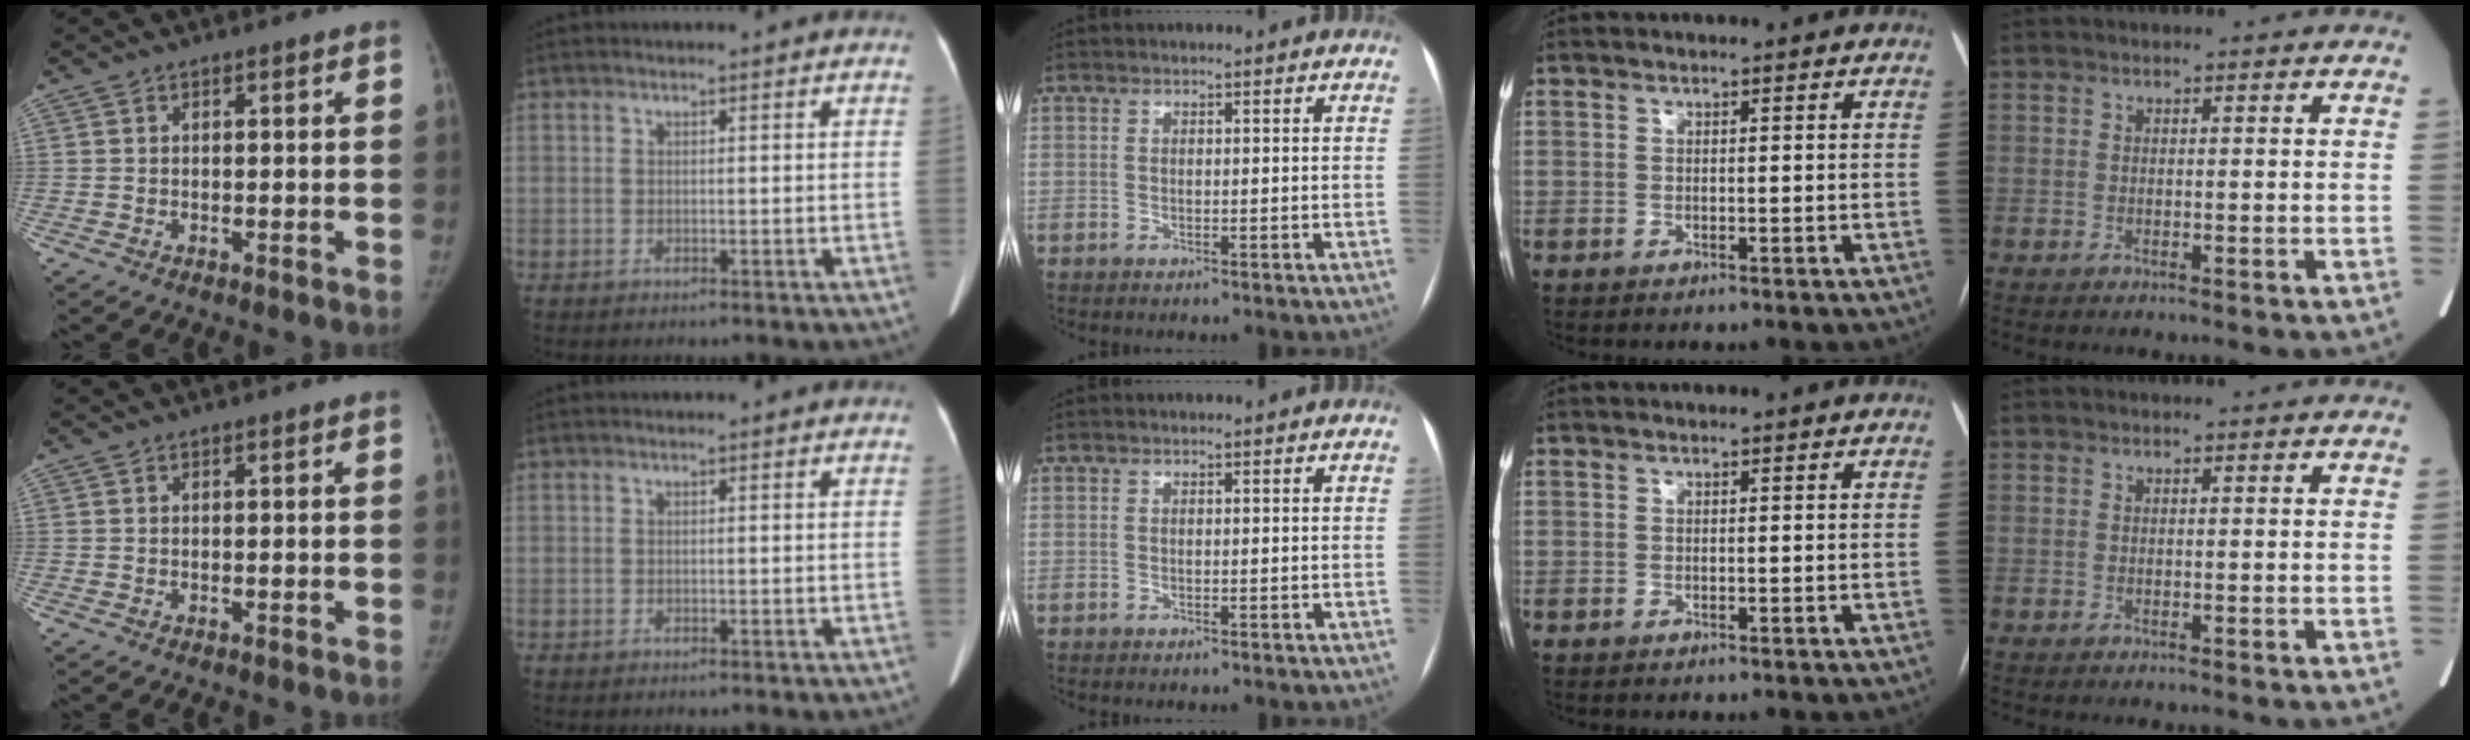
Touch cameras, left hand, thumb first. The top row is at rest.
{}